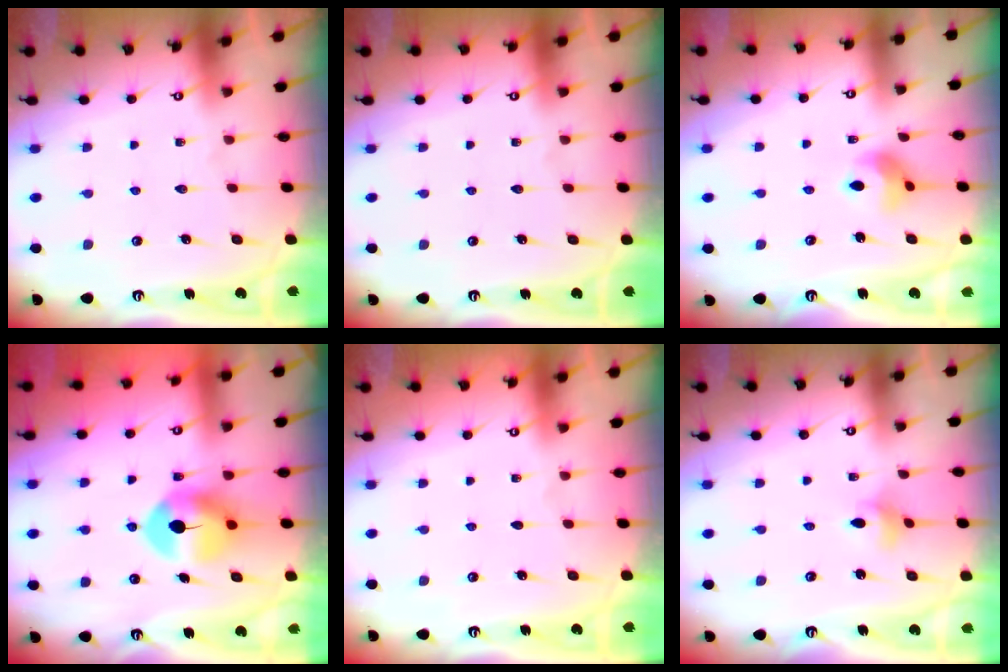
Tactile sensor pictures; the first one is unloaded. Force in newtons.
{"total": 0.0}
{"total": 7.3, "press": 7.3, "slide": 0.9}
{"total": 9.5, "press": 9.4, "slide": 0.9}
{"total": 0.0}
{"total": 4.4, "press": 4.3, "slide": 0.4}